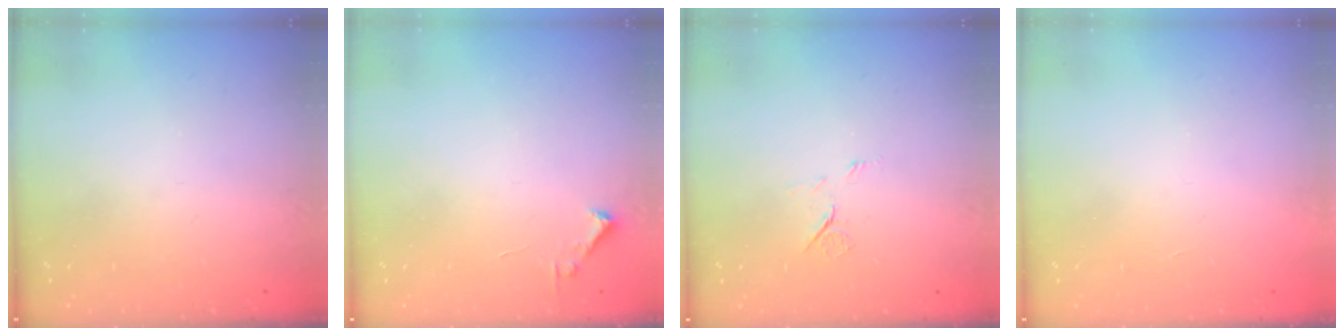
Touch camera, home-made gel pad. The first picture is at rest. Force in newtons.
{"total": 1.7, "press": 1.7, "slide": 0.2}
{"total": 6.0, "press": 6.0, "slide": 0.8}
{"total": 1.6, "press": 1.5, "slide": 0.1}